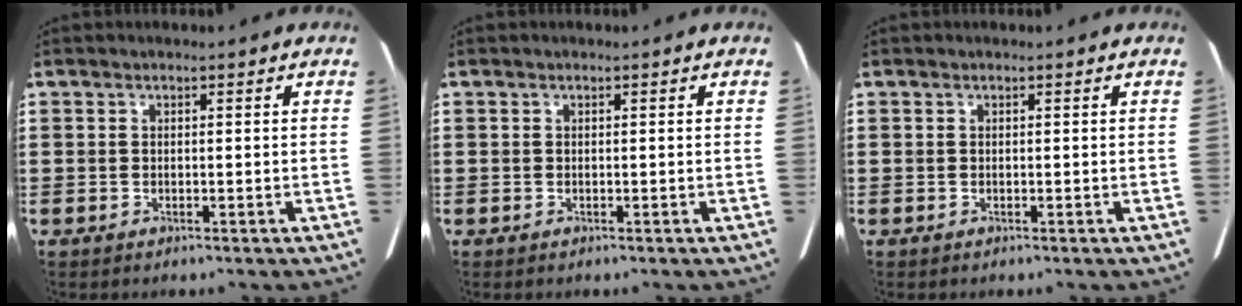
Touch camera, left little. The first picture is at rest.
{"total": 0.0}
{"total": 0.0}